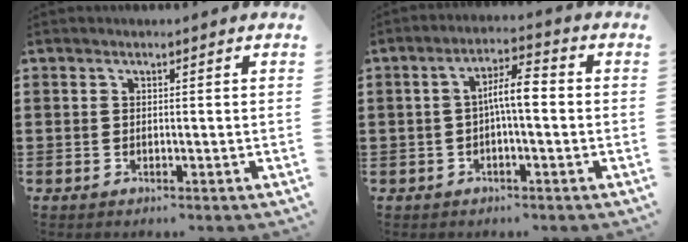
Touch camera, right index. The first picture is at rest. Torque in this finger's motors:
{"motor_torque": [1.28, -0.45, 0.23, 0.14]}